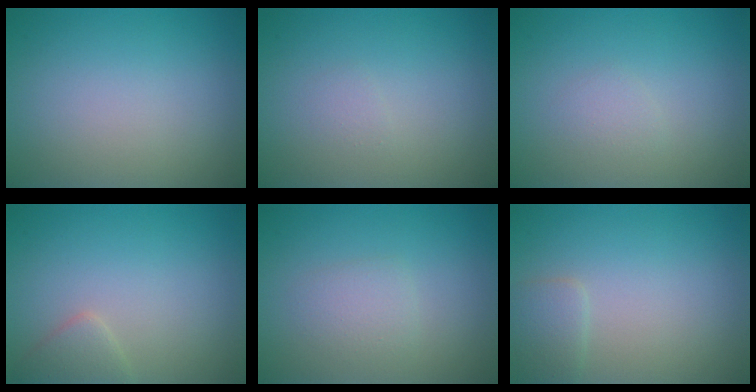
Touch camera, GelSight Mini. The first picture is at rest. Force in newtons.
{"total": 0.6, "press": 0.6, "slide": 0.0}
{"total": 0.9, "press": 0.9, "slide": 0.0}
{"total": 1.6, "press": 1.6, "slide": 0.1}
{"total": 1.6, "press": 1.6, "slide": 0.1}
{"total": 1.5, "press": 1.5, "slide": 0.1}